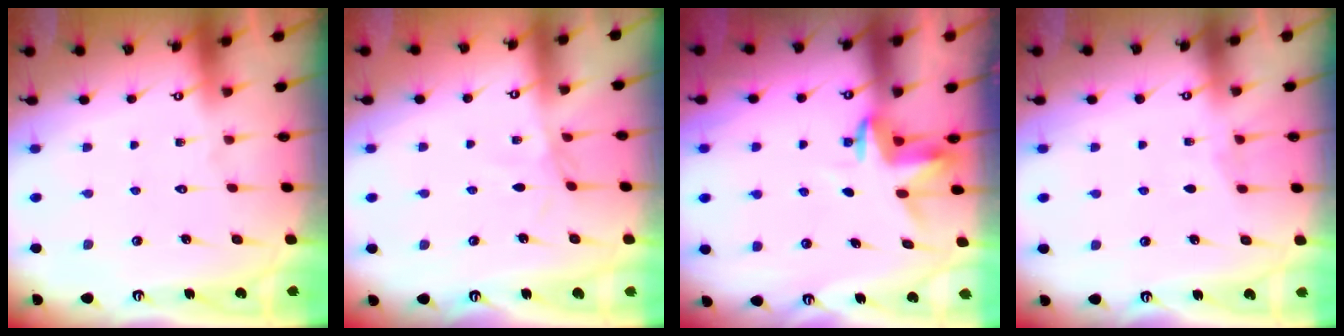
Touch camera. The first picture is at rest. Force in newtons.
{"total": 1.7, "press": 1.7, "slide": 0.2}
{"total": 3.4, "press": 3.4, "slide": 0.2}
{"total": 2.1, "press": 2.1, "slide": 0.3}